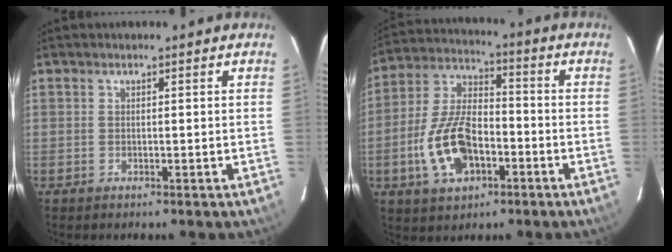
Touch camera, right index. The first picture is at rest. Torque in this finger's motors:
{"motor_torque": [1.24, -0.90, 0.34, 0.09]}